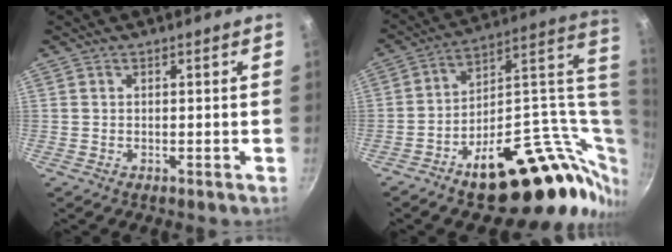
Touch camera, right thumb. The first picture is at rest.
{"total": 28.5, "force": [1.3, 15.5, 23.9], "torque": [-0.298, 0.017, 0.041]}